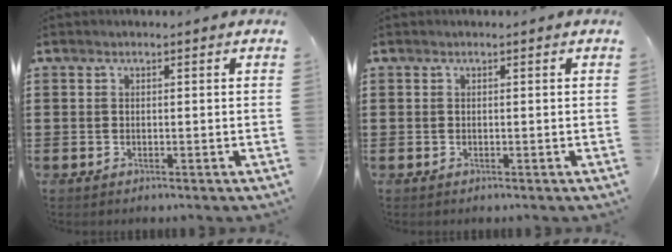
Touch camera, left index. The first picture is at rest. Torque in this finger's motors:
{"motor_torque": [0.00, 0.01, 0.00, 0.00]}